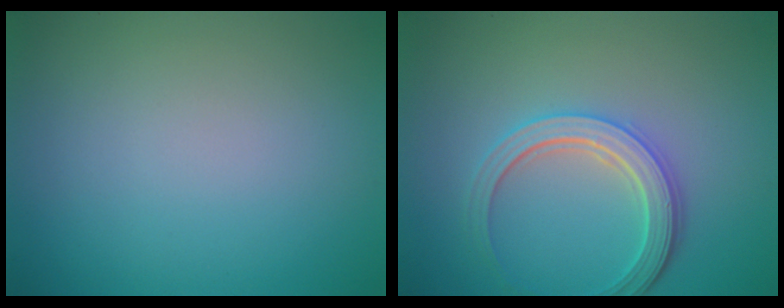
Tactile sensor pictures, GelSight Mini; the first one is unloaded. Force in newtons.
{"total": 4.2, "press": 3.4, "slide": 2.4}